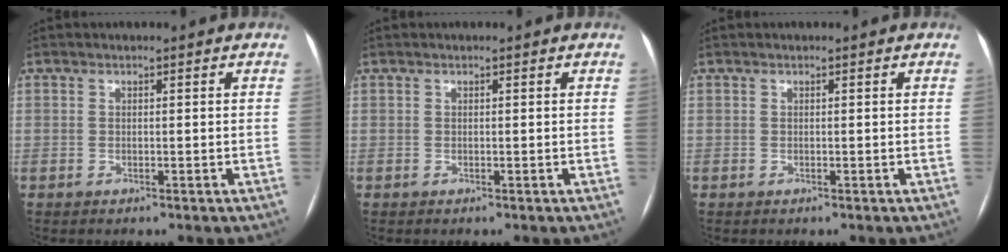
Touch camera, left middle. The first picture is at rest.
{"total": 0.0}
{"total": 0.0}